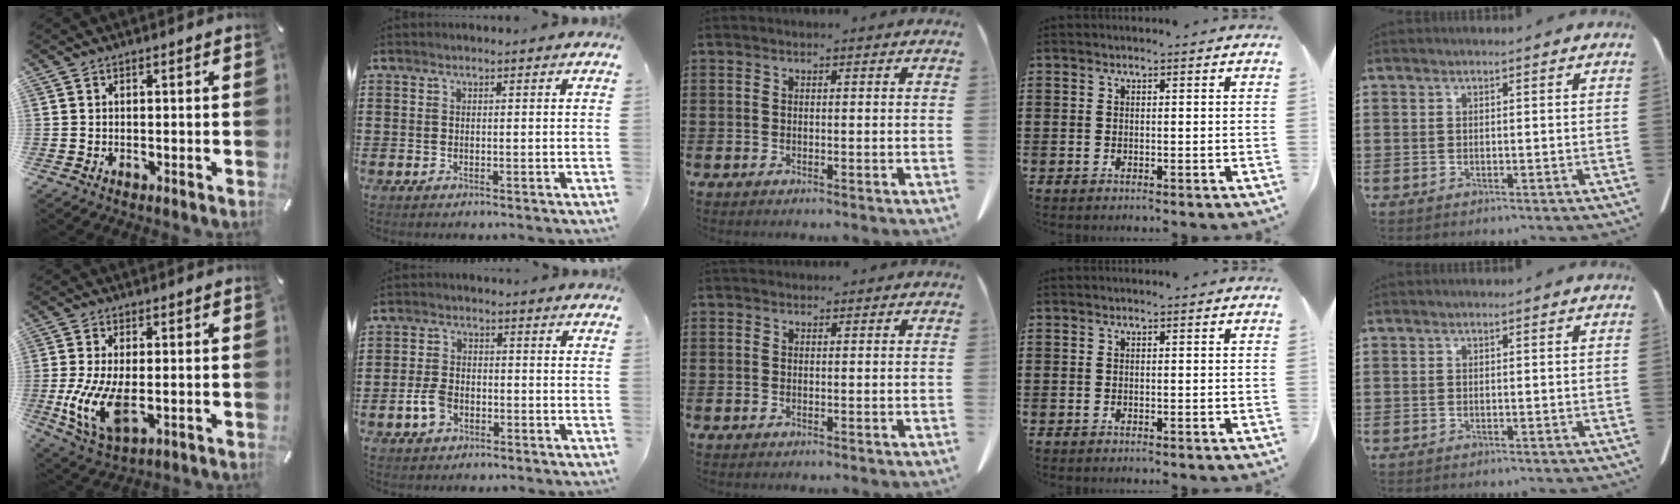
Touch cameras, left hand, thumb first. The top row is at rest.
{"thumb": {"total": 11.6, "force": [-1.2, 5.9, 10.0], "torque": [-0.228, -0.021, -0.016]}, "index": {"total": 4.1, "force": [-1.6, 2.5, 2.8], "torque": [-0.070, 0.001, -0.034]}, "middle": {"total": 0.7, "force": [0.6, 0.3, 0.1], "torque": [-0.003, 0.001, 0.012]}}